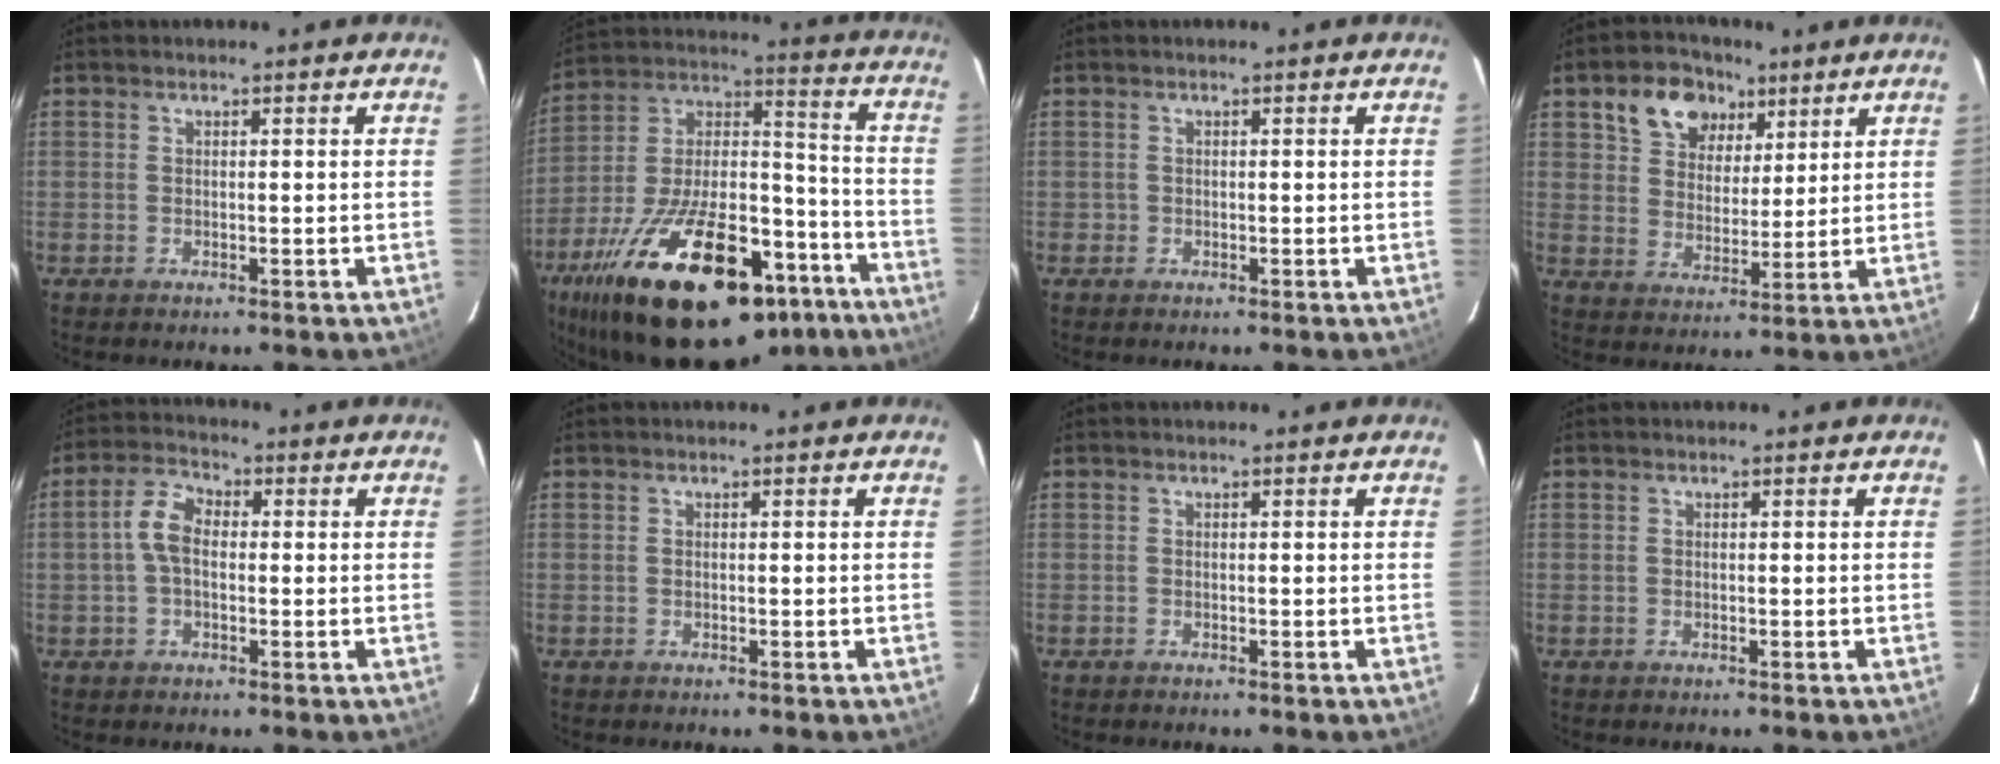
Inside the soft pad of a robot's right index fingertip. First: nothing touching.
{"total": 35.2, "force": [-22.7, 14.8, 22.5], "torque": [-0.401, 0.006, -0.335]}
{"total": 0.6, "force": [-0.3, 0.5, 0.0], "torque": [0.000, 0.000, -0.005]}
{"total": 10.7, "force": [5.9, 7.7, 4.5], "torque": [-0.095, 0.034, 0.107]}
{"total": 5.4, "force": [0.0, 3.3, 4.2], "torque": [-0.087, 0.019, 0.000]}
{"total": 0.0}
{"total": 0.0}
{"total": 0.0}